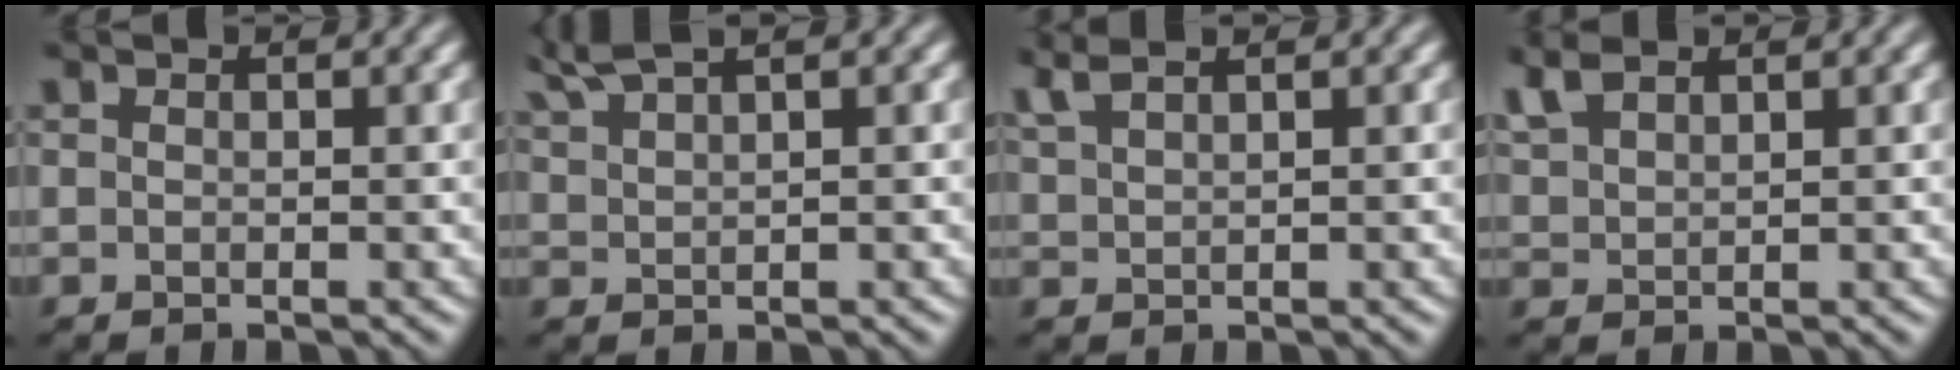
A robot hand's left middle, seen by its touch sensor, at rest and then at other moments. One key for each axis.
{"total": 3.5, "fx": 3.1, "fy": 0.4, "fz": 1.5, "tx": -0.040, "ty": 0.019, "tz": 0.065}
{"total": 2.2, "fx": 2.0, "fy": 0.3, "fz": 1.0, "tx": -0.027, "ty": 0.012, "tz": 0.048}
{"total": 2.8, "fx": 2.3, "fy": 1.1, "fz": 1.3, "tx": -0.038, "ty": 0.011, "tz": 0.052}